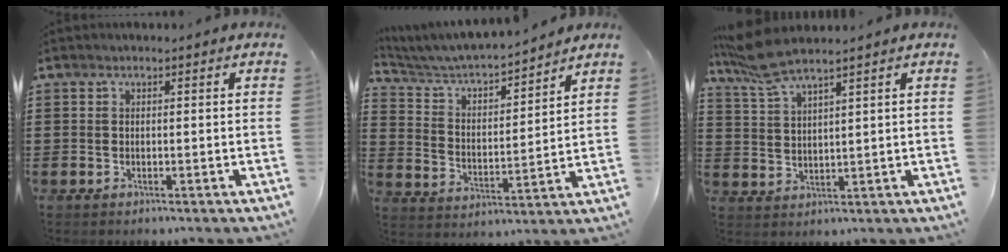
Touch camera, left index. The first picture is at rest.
{"total": 4.9, "force": [4.7, 0.7, 1.4], "torque": [-0.051, -0.035, 0.071]}
{"total": 6.7, "force": [5.5, 0.8, 3.7], "torque": [-0.088, -0.010, 0.101]}